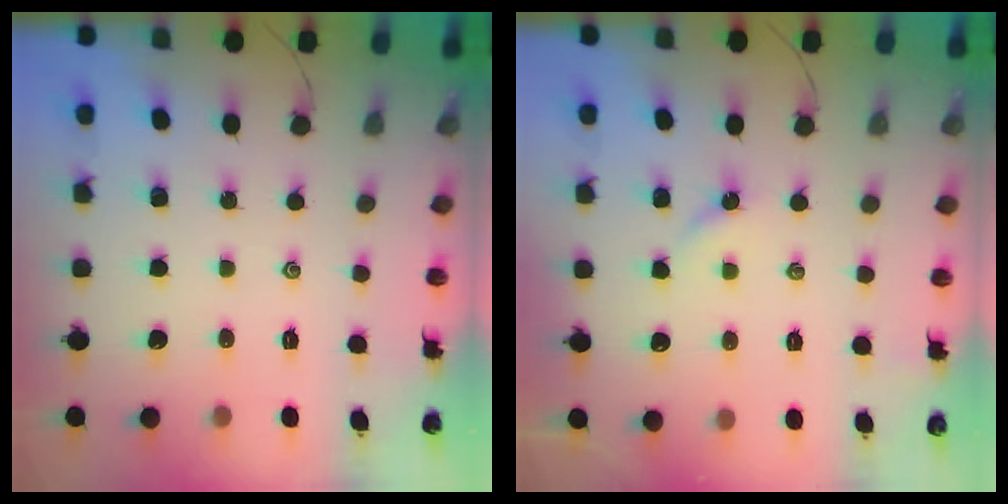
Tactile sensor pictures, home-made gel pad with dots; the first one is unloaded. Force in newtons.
{"total": 2.9, "press": 2.9, "slide": 0.4}